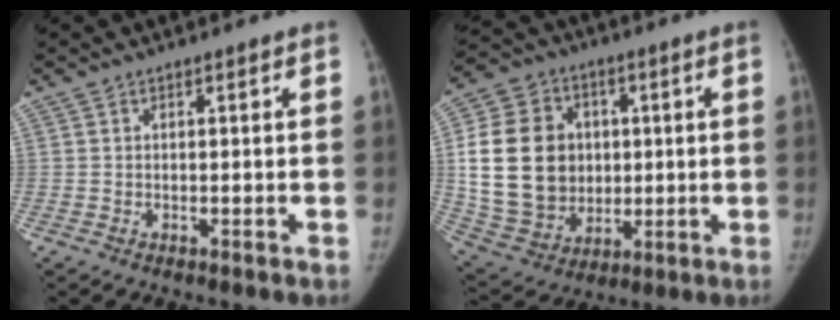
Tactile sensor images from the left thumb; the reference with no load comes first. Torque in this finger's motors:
{"motor_torque": [2.35, 2.47, 1.96, -0.15, 0.56]}